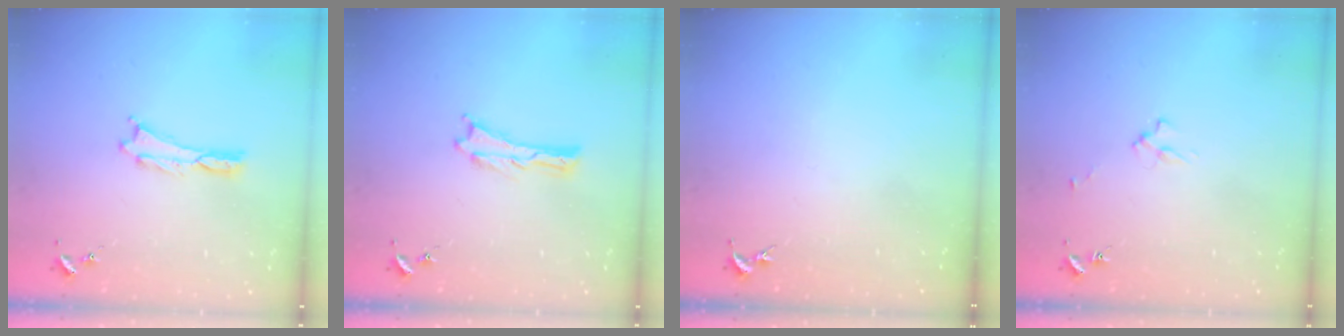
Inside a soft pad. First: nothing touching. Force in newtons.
{"total": 0.0}
{"total": 0.0}
{"total": 2.9, "press": 2.9, "slide": 0.4}